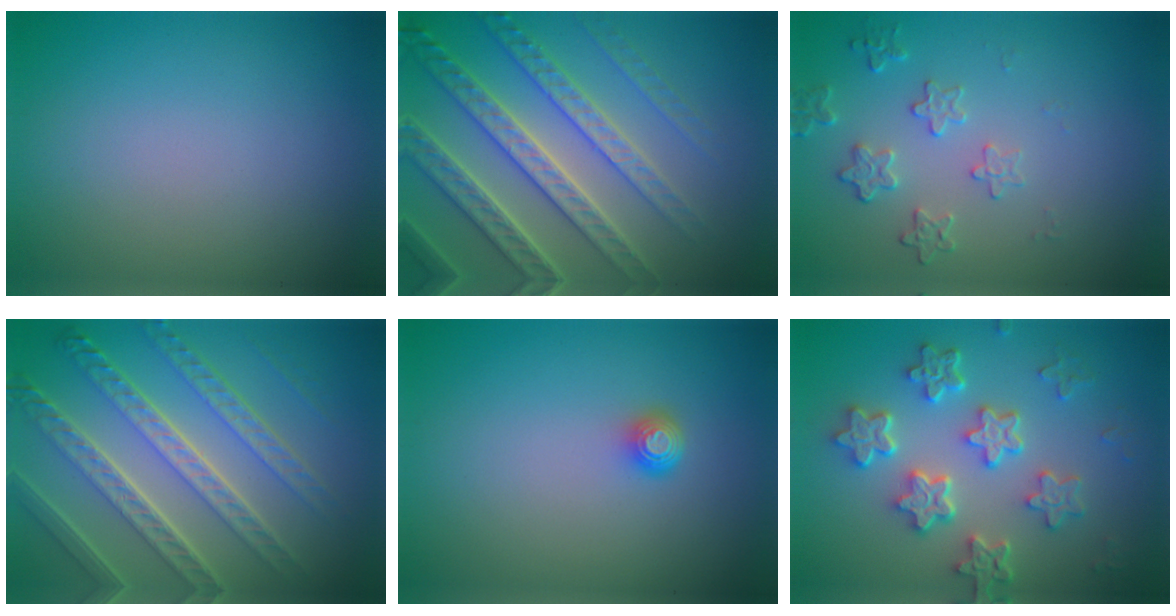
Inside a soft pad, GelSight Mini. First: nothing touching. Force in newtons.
{"total": 7.1, "press": 6.9, "slide": 1.8}
{"total": 2.2, "press": 1.6, "slide": 1.6}
{"total": 8.6, "press": 6.2, "slide": 6.0}
{"total": 1.5, "press": 1.2, "slide": 0.9}
{"total": 5.8, "press": 4.7, "slide": 3.4}